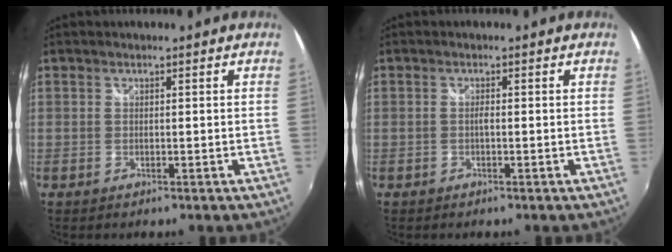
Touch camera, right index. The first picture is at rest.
{"total": 0.8, "force": [-0.2, 0.1, 0.7], "torque": [-0.013, 0.003, -0.005]}